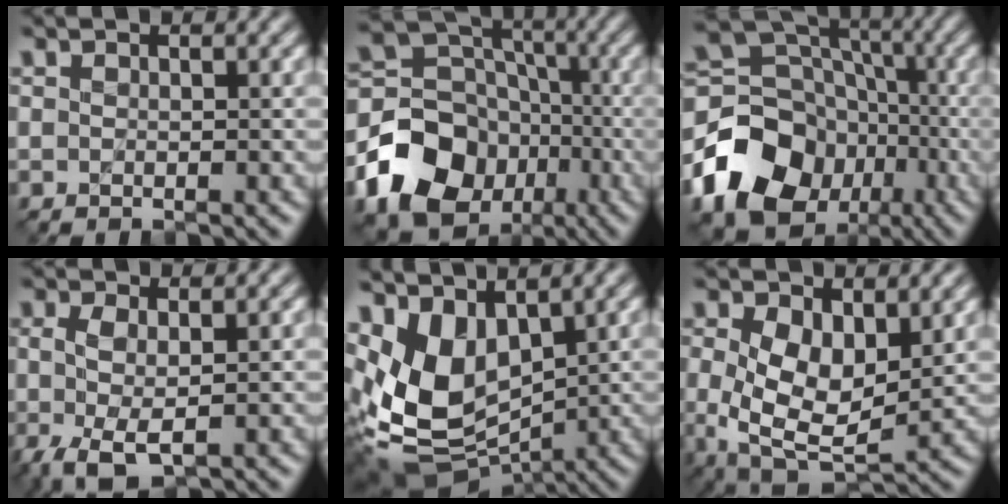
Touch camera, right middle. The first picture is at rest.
{"total": 13.3, "force": [-5.9, 10.9, 4.6], "torque": [-0.114, -0.016, -0.113]}
{"total": 13.4, "force": [-5.7, 10.8, 5.5], "torque": [-0.125, -0.007, -0.095]}
{"total": 4.0, "force": [-1.0, 2.0, 3.4], "torque": [-0.085, -0.005, -0.015]}
{"total": 8.0, "force": [1.1, 5.3, 5.9], "torque": [-0.132, -0.021, 0.025]}
{"total": 7.1, "force": [0.6, 4.2, 5.6], "torque": [-0.116, -0.007, 0.013]}